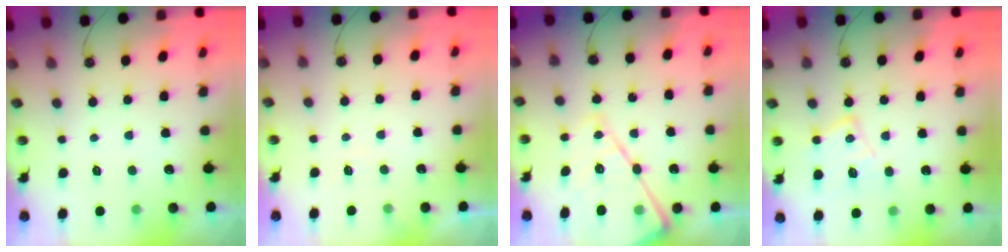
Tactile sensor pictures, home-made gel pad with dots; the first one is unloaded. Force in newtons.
{"total": 3.4, "press": 3.3, "slide": 0.6}
{"total": 19.0, "press": 18.9, "slide": 1.7}
{"total": 13.5, "press": 13.5, "slide": 1.1}